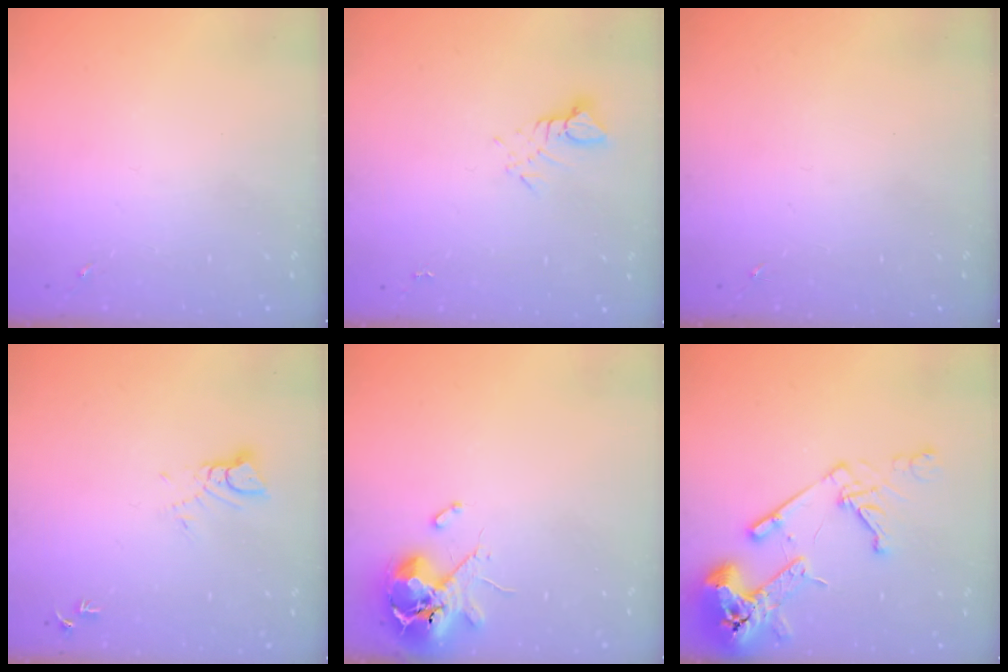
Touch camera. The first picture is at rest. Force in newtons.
{"total": 3.1, "press": 3.1, "slide": 0.2}
{"total": 0.0}
{"total": 3.8, "press": 3.8, "slide": 0.2}
{"total": 10.7, "press": 10.6, "slide": 1.6}
{"total": 18.8, "press": 18.6, "slide": 2.5}